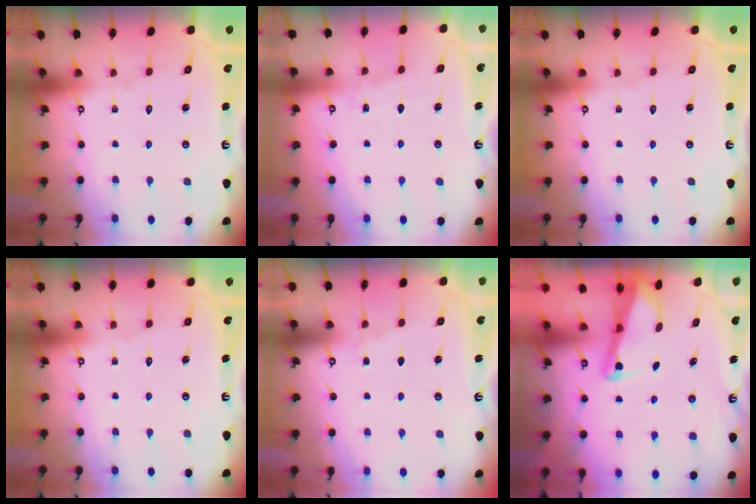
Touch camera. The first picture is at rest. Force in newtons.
{"total": 3.8, "press": 3.8, "slide": 0.5}
{"total": 0.0}
{"total": 0.0}
{"total": 2.8, "press": 2.8, "slide": 0.5}
{"total": 3.0, "press": 3.0, "slide": 0.3}